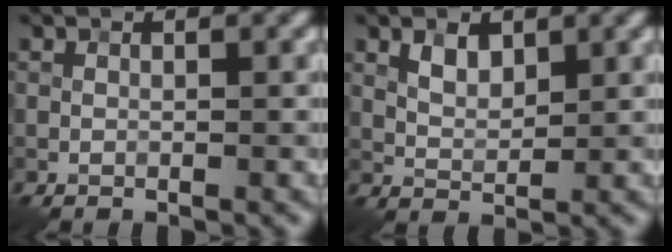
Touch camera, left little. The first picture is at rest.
{"total": 2.3, "force": [1.2, 1.3, 1.5], "torque": [-0.031, -0.001, 0.024]}